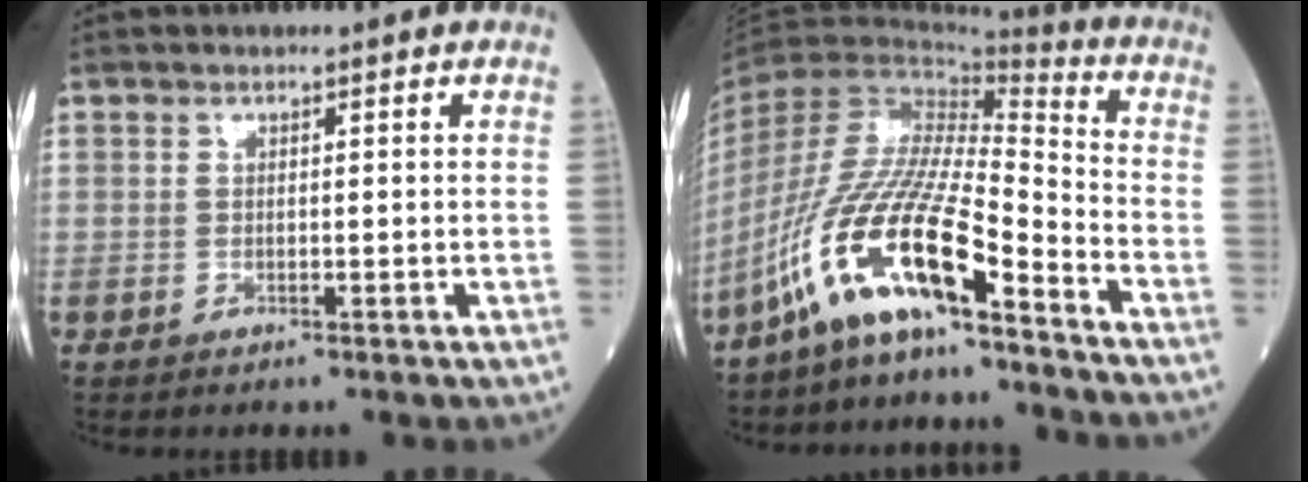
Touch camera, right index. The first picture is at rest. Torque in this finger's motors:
{"motor_torque": [1.70, -0.44, 0.68, 0.21]}